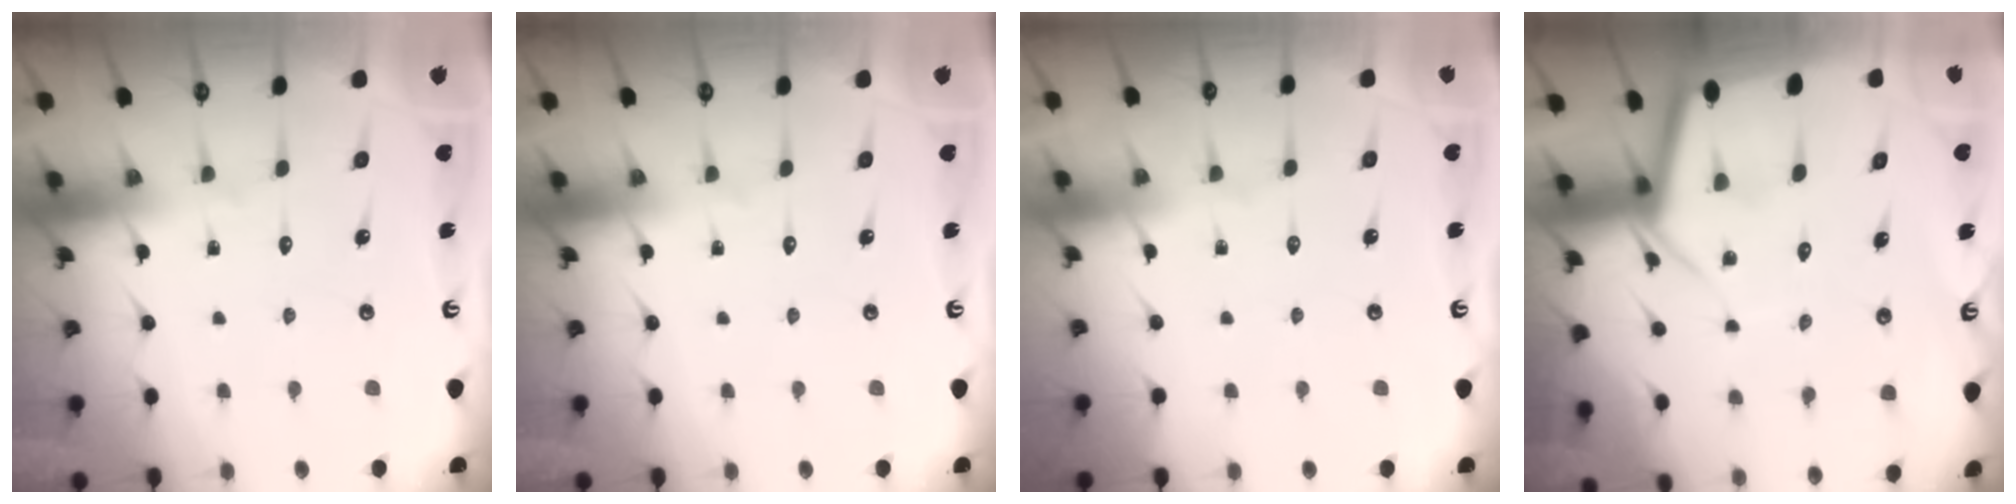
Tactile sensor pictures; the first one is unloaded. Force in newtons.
{"total": 0.0}
{"total": 0.0}
{"total": 7.4, "press": 7.4, "slide": 0.7}